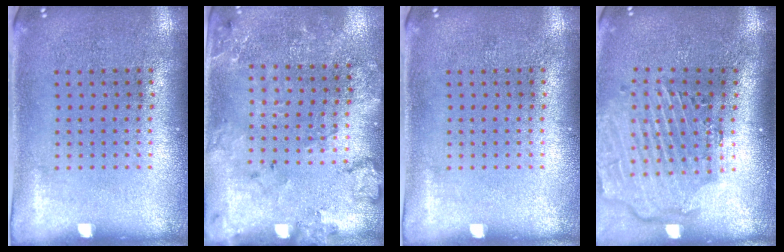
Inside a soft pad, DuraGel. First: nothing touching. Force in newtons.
{"total": 1.8, "press": 1.7, "slide": 0.5}
{"total": 0.0}
{"total": 2.8, "press": 2.3, "slide": 1.7}